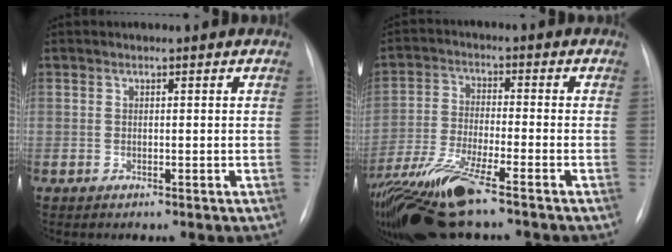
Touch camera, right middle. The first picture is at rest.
{"total": 14.7, "force": [-10.5, 2.1, 10.1], "torque": [-0.223, -0.031, -0.197]}